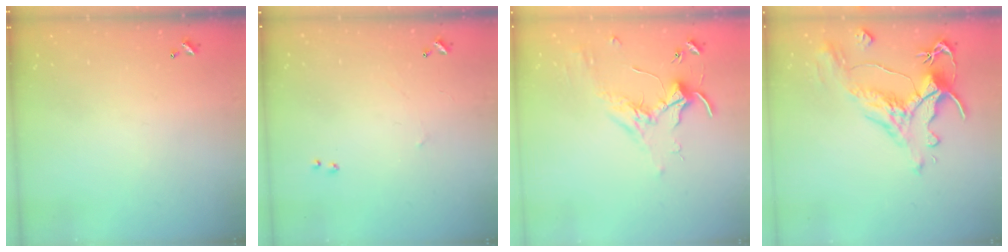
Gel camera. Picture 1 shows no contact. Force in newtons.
{"total": 2.5, "press": 2.4, "slide": 0.4}
{"total": 1.7, "press": 1.7, "slide": 0.4}
{"total": 1.6, "press": 0.7, "slide": 1.4}